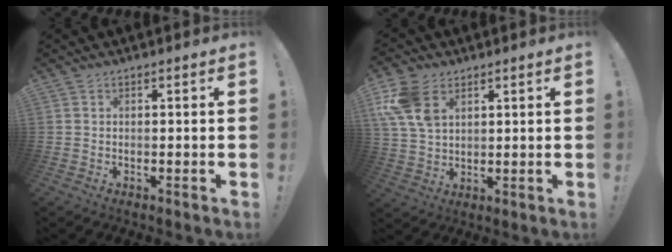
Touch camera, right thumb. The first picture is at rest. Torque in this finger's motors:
{"motor_torque": [1.13, 1.16, 0.29, 0.26, 0.06]}